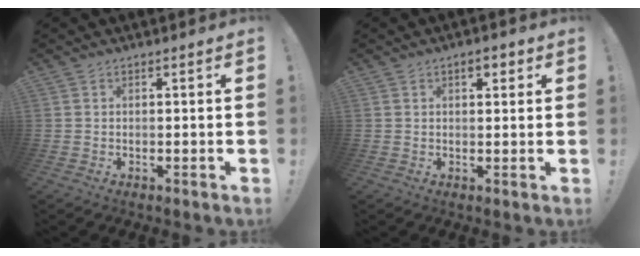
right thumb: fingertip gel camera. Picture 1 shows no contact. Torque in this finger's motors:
{"motor_torque": [-0.07, 0.21, 0.65, 0.09, 0.00]}